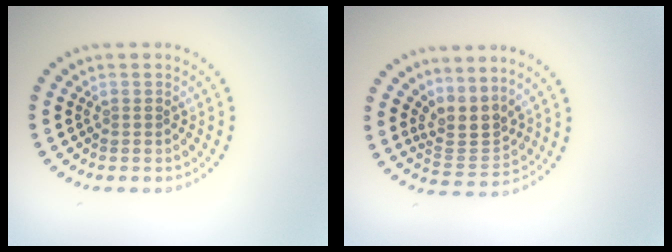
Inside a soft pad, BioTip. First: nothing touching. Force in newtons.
{"total": 3.0, "press": 2.2, "slide": 2.0}